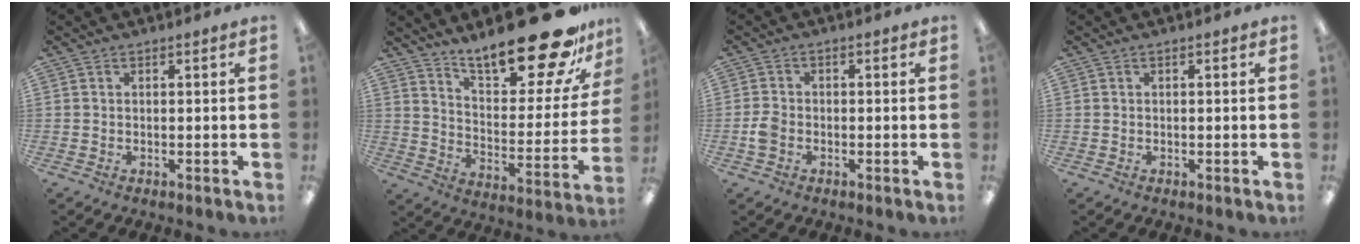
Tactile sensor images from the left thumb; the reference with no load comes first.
{"total": 25.0, "force": [19.1, 7.4, 14.3], "torque": [-0.202, -0.130, 0.313]}
{"total": 3.4, "force": [-1.3, 2.4, 2.0], "torque": [-0.040, 0.006, -0.025]}
{"total": 0.0}